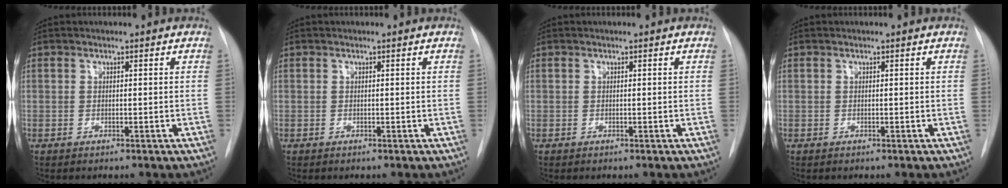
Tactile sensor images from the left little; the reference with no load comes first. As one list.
[{"total": 0.0}, {"total": 0.0}, {"total": 0.0}]